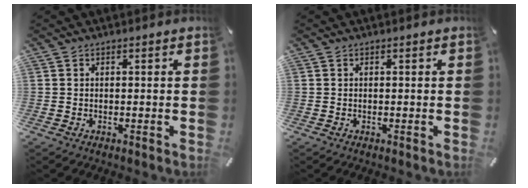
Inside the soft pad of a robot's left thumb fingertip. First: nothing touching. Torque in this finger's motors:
{"motor_torque": [-0.13, -0.07, 0.04, 0.00, -0.01]}